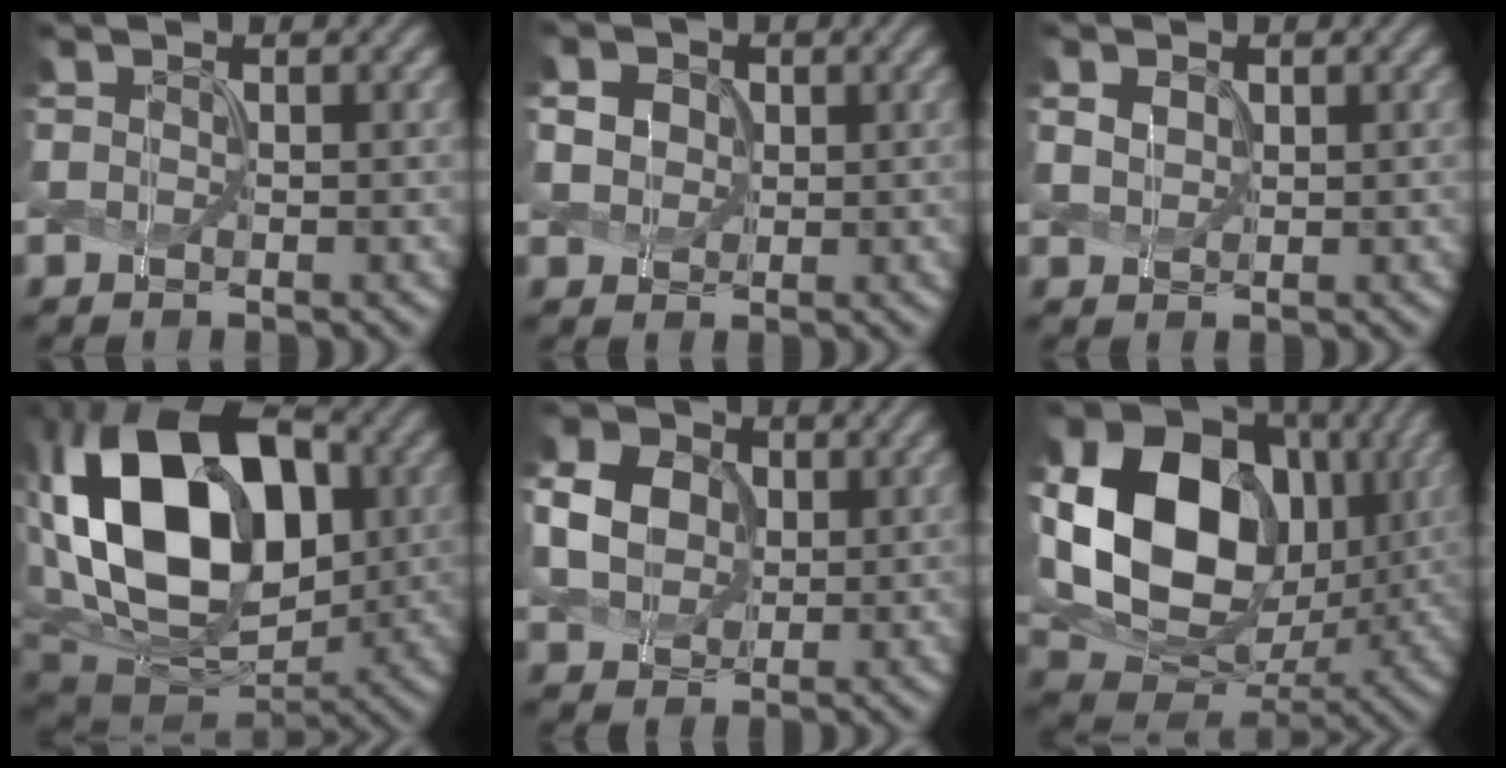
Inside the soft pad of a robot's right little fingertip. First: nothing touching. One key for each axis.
{"total": 3.5, "fx": 1.2, "fy": 2.9, "fz": 1.5, "tx": -0.055, "ty": 0.011, "tz": 0.017}
{"total": 0.8, "fx": 0.2, "fy": 0.7, "fz": 0.3, "tx": -0.019, "ty": 0.002, "tz": 0.015}
{"total": 17.9, "fx": 2.5, "fy": 12.2, "fz": 12.8, "tx": -0.250, "ty": 0.018, "tz": 0.044}
{"total": 5.8, "fx": 0.9, "fy": 4.9, "fz": 3.0, "tx": -0.101, "ty": 0.018, "tz": 0.012}
{"total": 17.9, "fx": 2.1, "fy": 14.0, "fz": 11.0, "tx": -0.228, "ty": 0.005, "tz": 0.045}